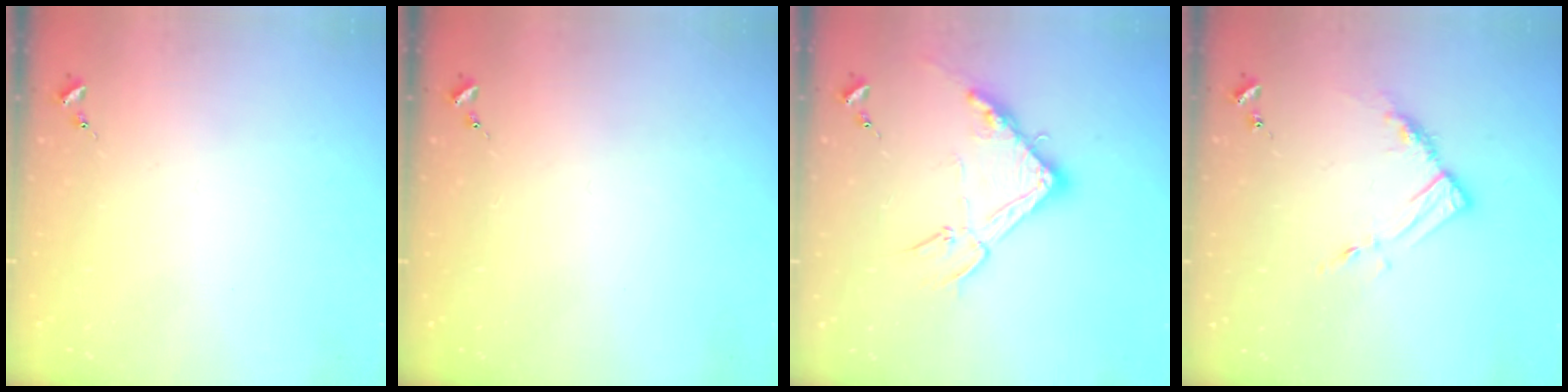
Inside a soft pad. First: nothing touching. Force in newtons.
{"total": 0.0}
{"total": 16.1, "press": 16.1, "slide": 0.6}
{"total": 8.8, "press": 8.8, "slide": 0.6}